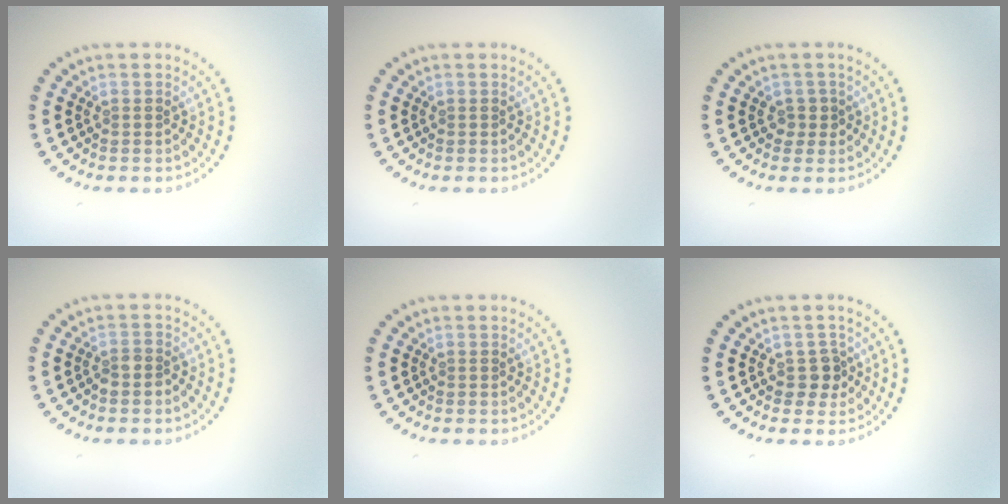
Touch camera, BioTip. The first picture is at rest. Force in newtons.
{"total": 0.0}
{"total": 1.3, "press": 1.1, "slide": 0.7}
{"total": 1.4, "press": 1.2, "slide": 0.8}
{"total": 0.0}
{"total": 1.7, "press": 1.5, "slide": 0.9}